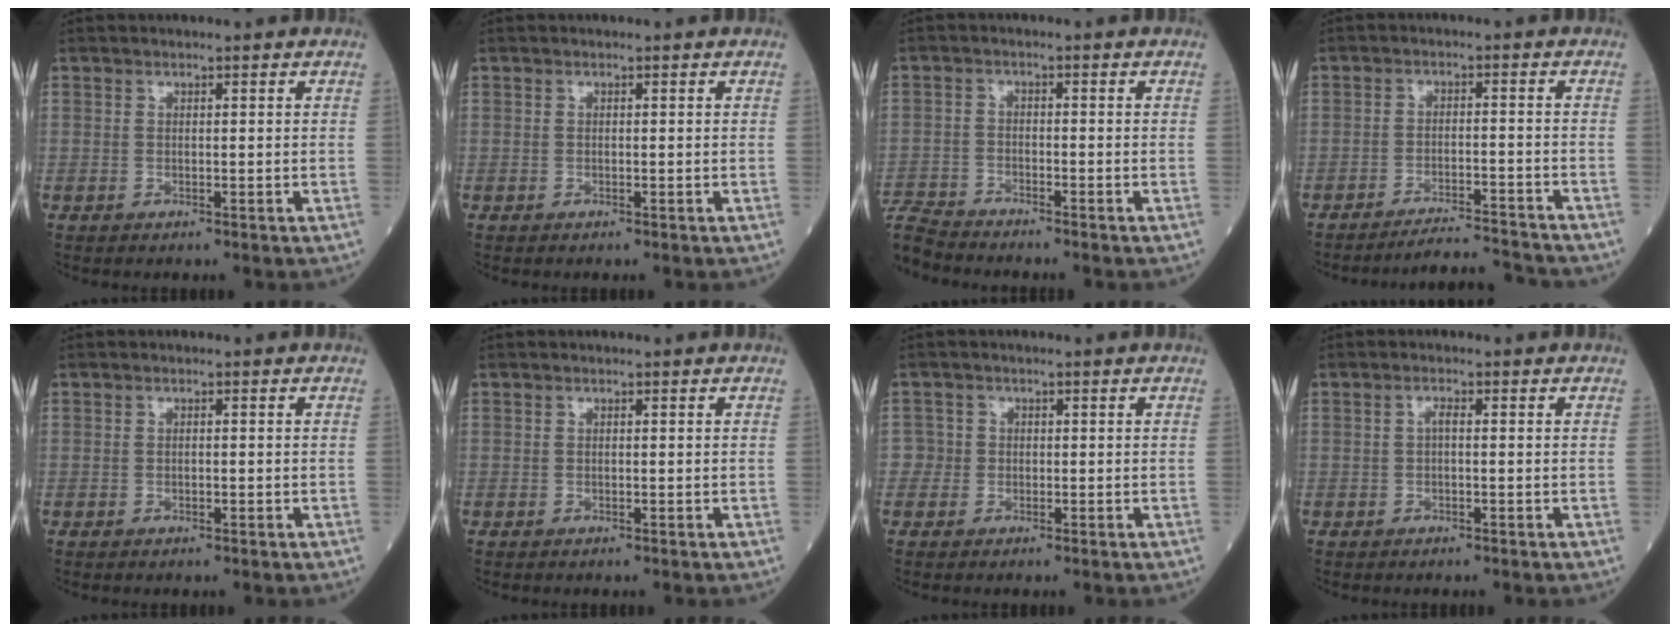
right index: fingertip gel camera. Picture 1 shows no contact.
{"total": 0.0}
{"total": 8.2, "force": [-7.9, 1.5, 1.6], "torque": [-0.047, -0.003, -0.148]}
{"total": 8.5, "force": [-8.4, -0.1, 0.7], "torque": [-0.019, 0.010, -0.137]}
{"total": 0.8, "force": [-0.1, 0.6, 0.6], "torque": [-0.019, 0.003, -0.001]}
{"total": 0.0}
{"total": 2.8, "force": [-0.5, 2.7, 0.1], "torque": [0.002, 0.011, -0.014]}
{"total": 1.6, "force": [0.1, 0.8, 1.4], "torque": [-0.036, 0.005, 0.001]}